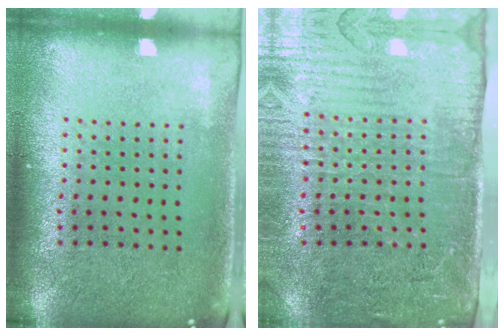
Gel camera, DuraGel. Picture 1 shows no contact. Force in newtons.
{"total": 4.2, "press": 3.6, "slide": 2.1}